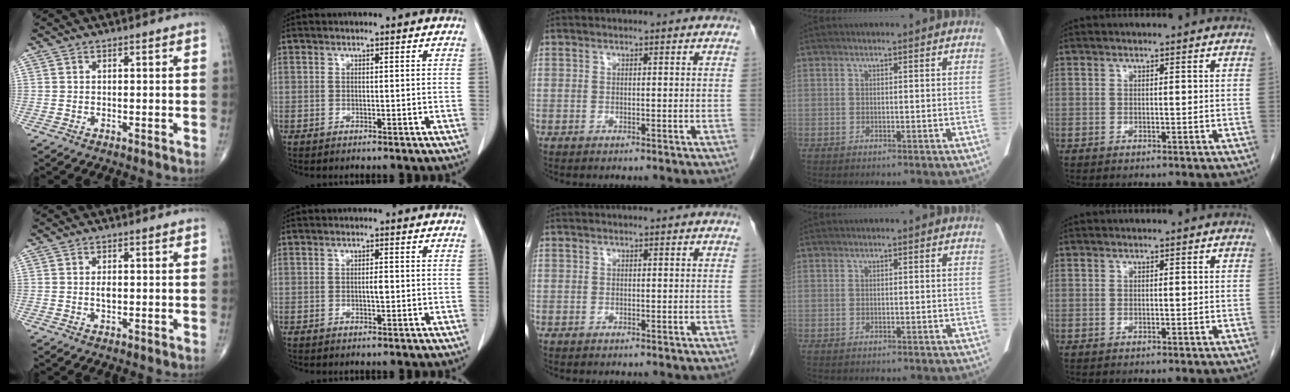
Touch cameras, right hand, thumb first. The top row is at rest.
{"thumb": {"total": 1.5, "force": [0.0, 0.8, 1.3], "torque": [-0.023, -0.001, 0.000]}, "index": {"total": 1.2, "force": [-0.2, 0.2, 1.1], "torque": [-0.020, 0.000, -0.003]}}